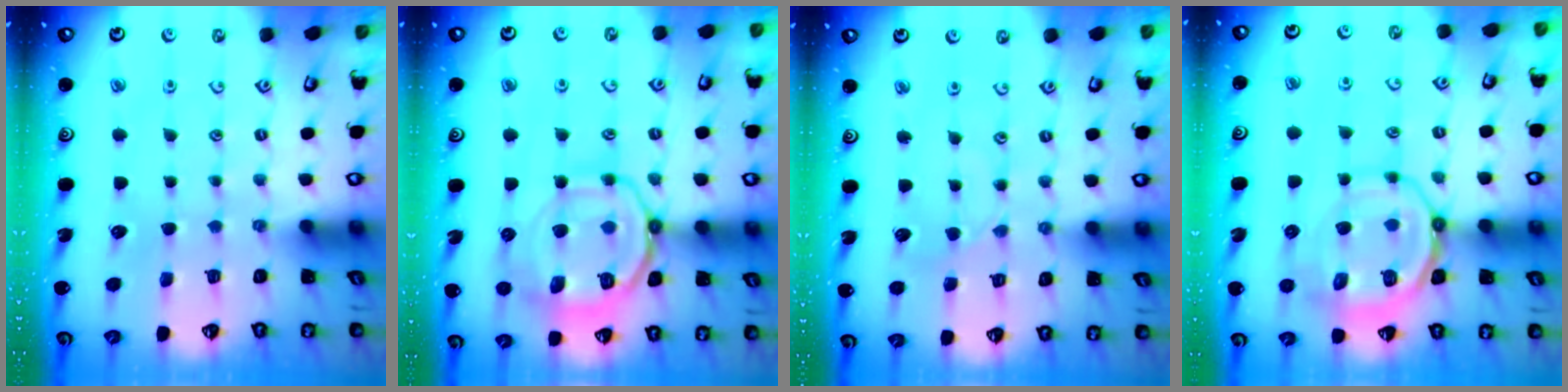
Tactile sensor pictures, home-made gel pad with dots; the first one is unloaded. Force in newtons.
{"total": 14.7, "press": 14.6, "slide": 1.7}
{"total": 2.3, "press": 2.3, "slide": 0.4}
{"total": 13.0, "press": 12.8, "slide": 2.0}